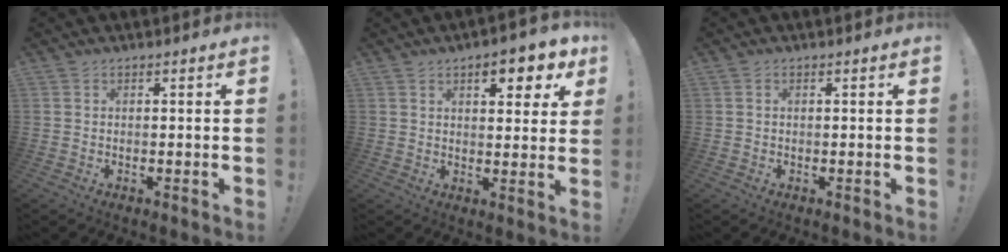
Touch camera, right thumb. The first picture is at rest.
{"total": 8.4, "force": [4.4, 3.6, 6.2], "torque": [-0.069, -0.020, 0.070]}
{"total": 0.6, "force": [0.0, 0.4, 0.4], "torque": [-0.009, 0.003, 0.000]}